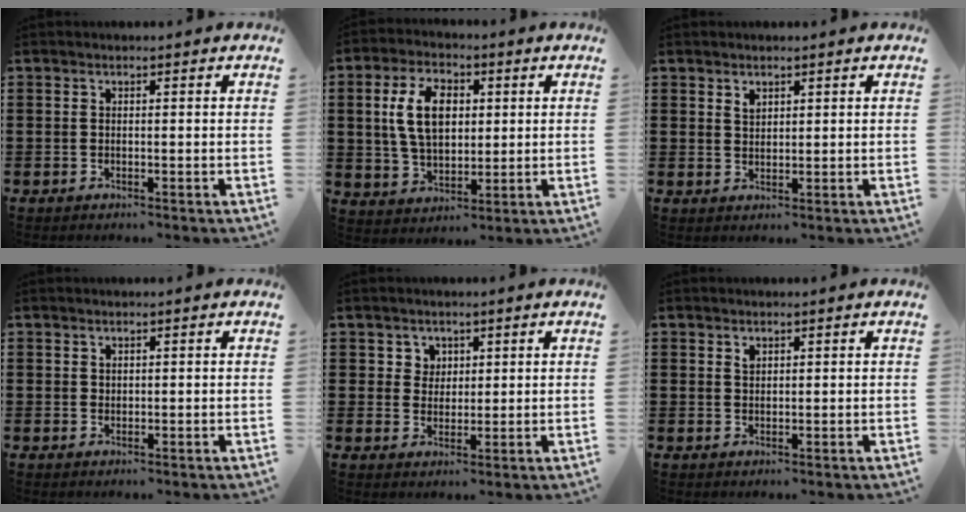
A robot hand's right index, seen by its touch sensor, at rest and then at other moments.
{"total": 9.3, "force": [1.6, 5.7, 7.2], "torque": [-0.164, 0.009, 0.021]}
{"total": 1.5, "force": [1.1, 0.9, 0.5], "torque": [-0.012, 0.003, 0.021]}
{"total": 0.8, "force": [0.5, 0.5, 0.2], "torque": [-0.005, 0.002, 0.010]}
{"total": 3.0, "force": [1.5, 2.6, 0.3], "torque": [-0.010, 0.008, 0.026]}
{"total": 1.1, "force": [0.8, 0.6, 0.4], "torque": [-0.002, -0.002, 0.013]}